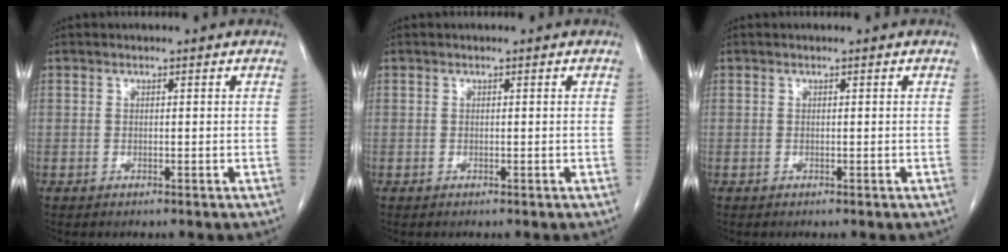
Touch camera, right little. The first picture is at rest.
{"total": 0.0}
{"total": 0.0}